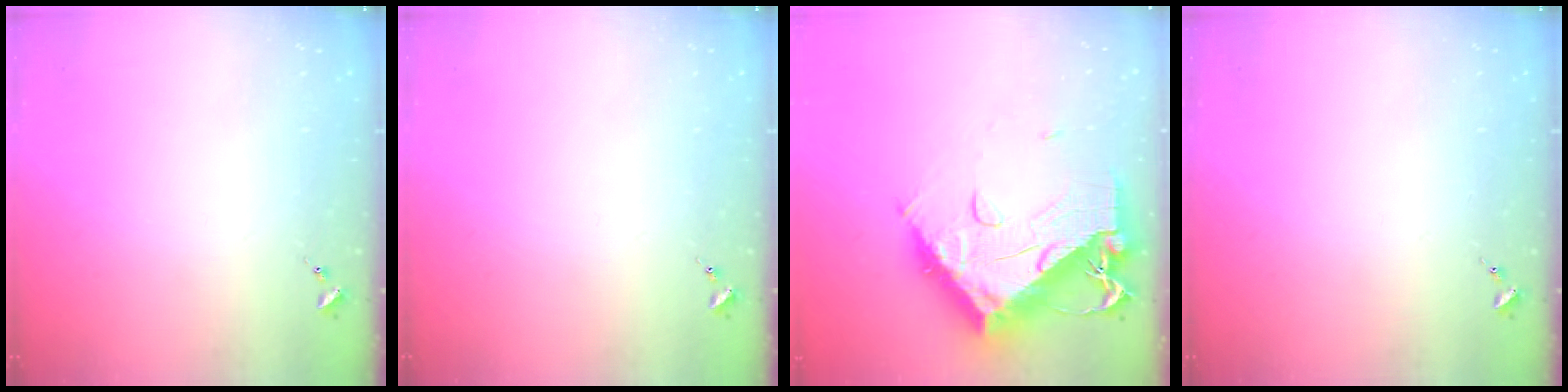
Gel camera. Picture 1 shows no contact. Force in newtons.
{"total": 0.0}
{"total": 18.2, "press": 18.1, "slide": 1.9}
{"total": 0.0}